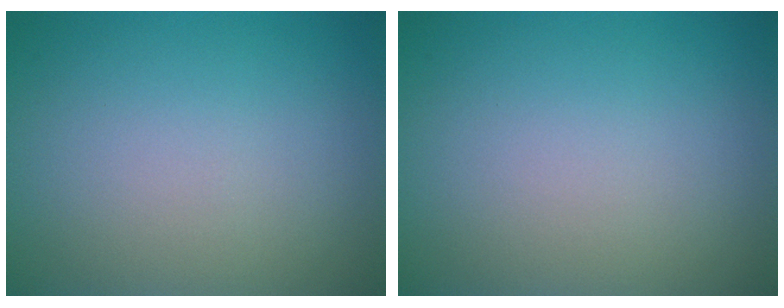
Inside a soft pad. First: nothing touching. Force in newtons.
{"total": 0.0}